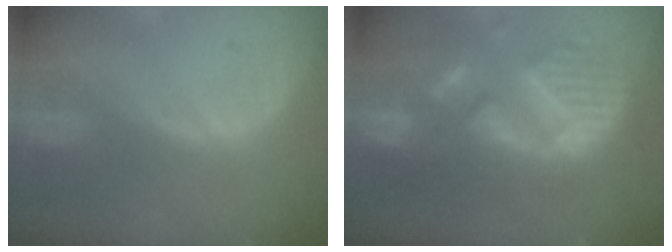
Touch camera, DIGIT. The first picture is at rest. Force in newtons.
{"total": 13.2, "press": 13.2, "slide": 1.3}